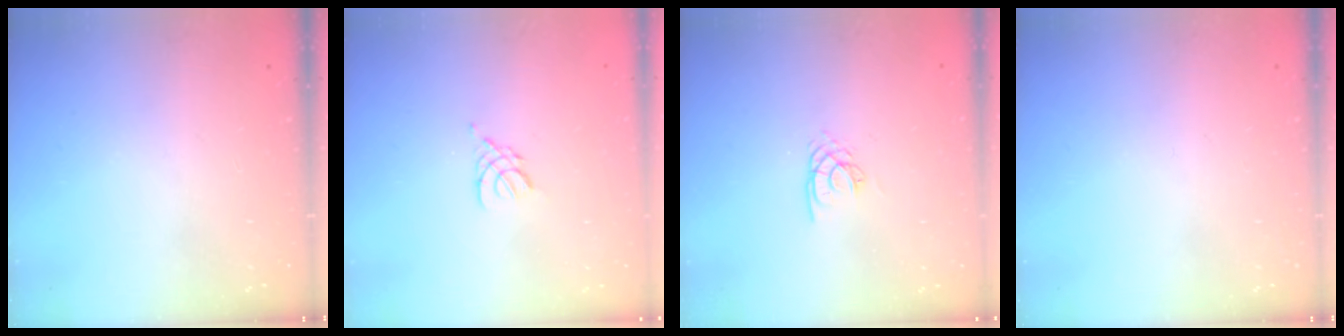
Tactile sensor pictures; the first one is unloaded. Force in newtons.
{"total": 2.9, "press": 2.8, "slide": 0.6}
{"total": 2.2, "press": 2.2, "slide": 0.2}
{"total": 0.0}